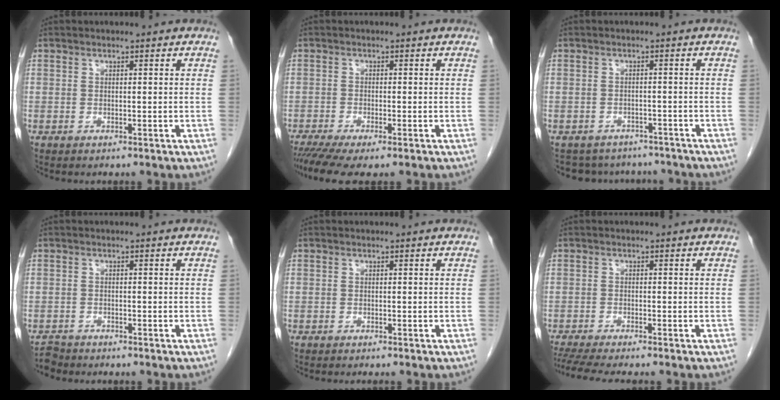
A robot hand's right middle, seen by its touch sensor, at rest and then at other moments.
{"total": 5.9, "force": [-4.4, 0.7, 3.9], "torque": [-0.064, -0.015, -0.073]}
{"total": 8.0, "force": [-7.1, 3.5, 0.9], "torque": [-0.012, 0.013, -0.081]}
{"total": 1.9, "force": [-1.8, 0.4, -0.3], "torque": [0.001, -0.007, -0.033]}
{"total": 0.7, "force": [-0.6, 0.0, 0.3], "torque": [-0.006, -0.001, -0.010]}
{"total": 6.8, "force": [-5.9, -0.4, 3.4], "torque": [-0.053, -0.018, -0.099]}